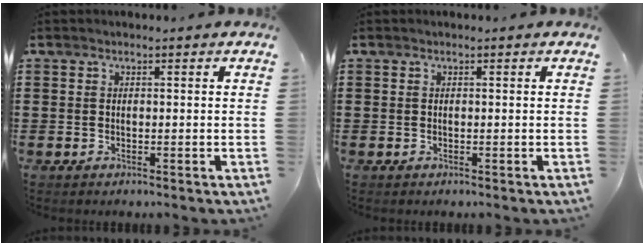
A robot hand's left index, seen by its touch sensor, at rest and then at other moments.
{"total": 0.0}